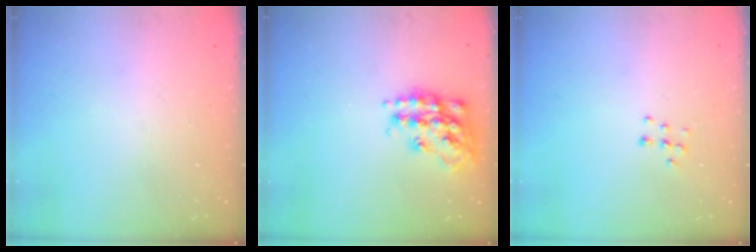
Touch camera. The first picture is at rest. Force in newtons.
{"total": 17.4, "press": 17.3, "slide": 1.2}
{"total": 5.9, "press": 5.9, "slide": 0.4}